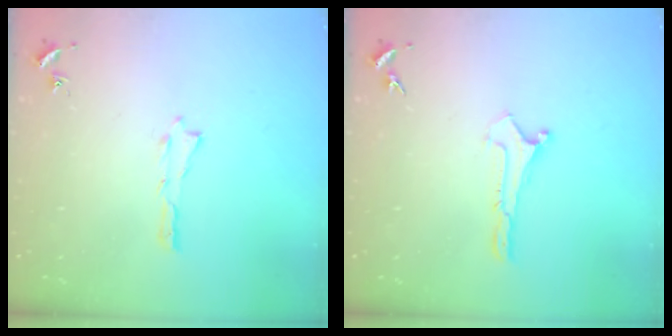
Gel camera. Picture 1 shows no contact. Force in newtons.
{"total": 0.0}